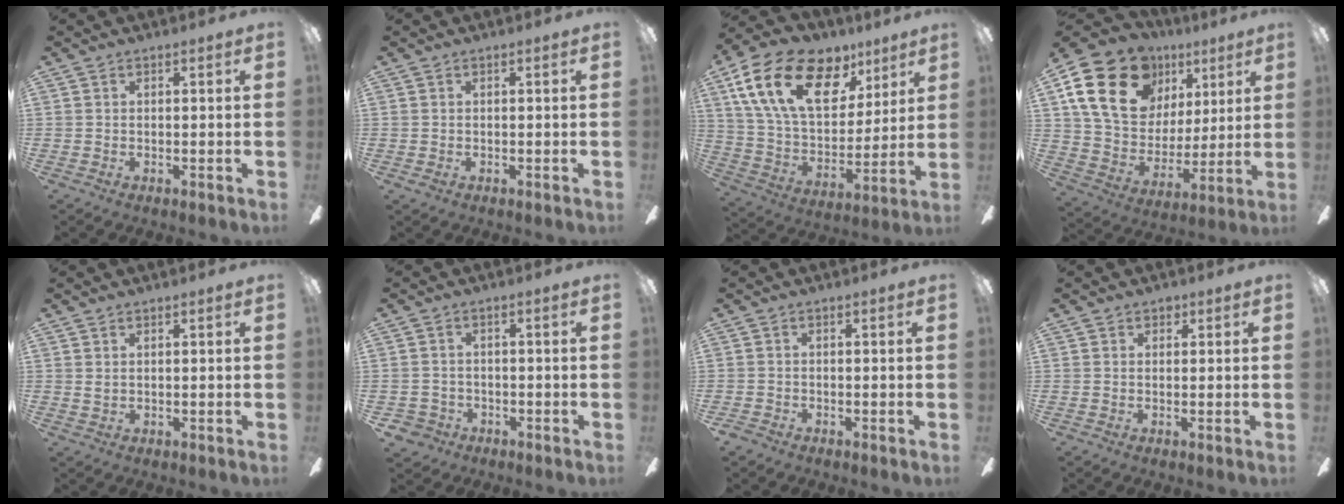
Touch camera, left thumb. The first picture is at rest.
{"total": 0.9, "force": [0.0, 0.6, 0.7], "torque": [-0.013, 0.004, -0.001]}
{"total": 24.2, "force": [11.9, 14.0, 15.8], "torque": [-0.288, -0.043, 0.214]}
{"total": 22.8, "force": [11.2, 16.0, 11.7], "torque": [-0.218, -0.046, 0.210]}
{"total": 1.1, "force": [0.7, 0.6, 0.6], "torque": [-0.014, 0.001, 0.013]}
{"total": 3.2, "force": [-1.4, 2.8, 0.7], "torque": [-0.035, 0.002, -0.034]}
{"total": 1.3, "force": [-0.7, 0.8, 0.6], "torque": [-0.019, 0.002, -0.017]}
{"total": 1.4, "force": [0.8, 1.0, 0.6], "torque": [-0.005, 0.000, 0.013]}